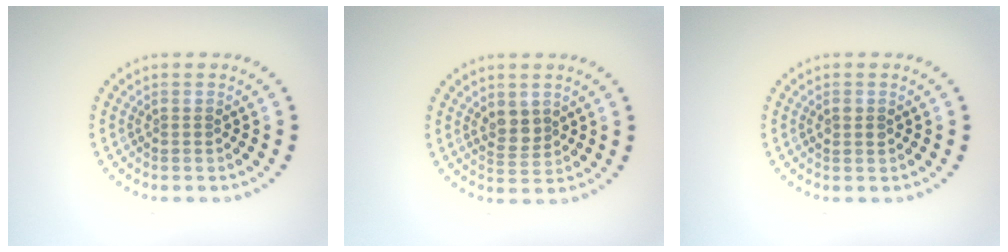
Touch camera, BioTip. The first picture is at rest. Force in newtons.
{"total": 2.1, "press": 2.0, "slide": 0.9}
{"total": 1.2, "press": 1.2, "slide": 0.1}